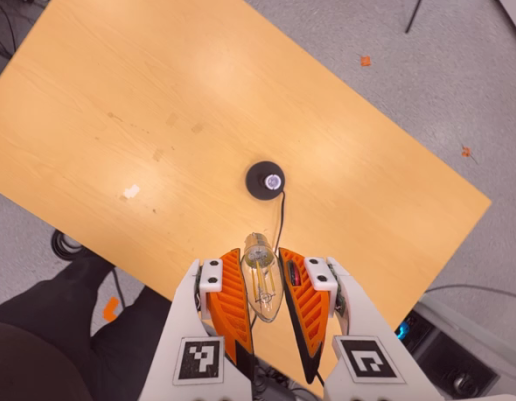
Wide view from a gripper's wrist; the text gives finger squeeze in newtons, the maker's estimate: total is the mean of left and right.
{"total": 11.9, "left": 12.7, "right": 11.1}